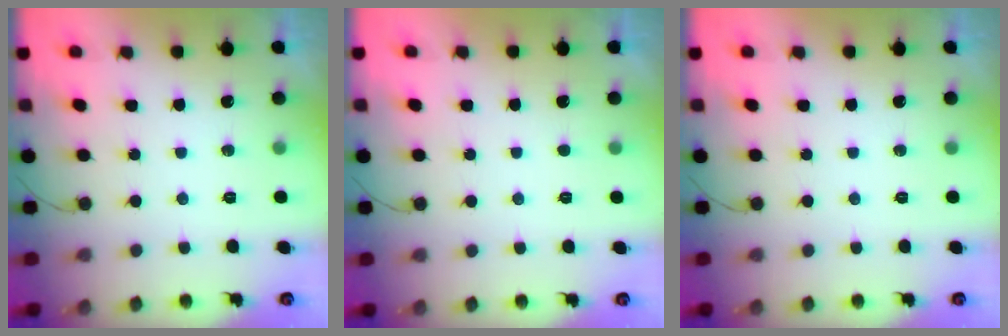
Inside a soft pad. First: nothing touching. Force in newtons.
{"total": 1.7, "press": 1.7, "slide": 0.2}
{"total": 0.0}